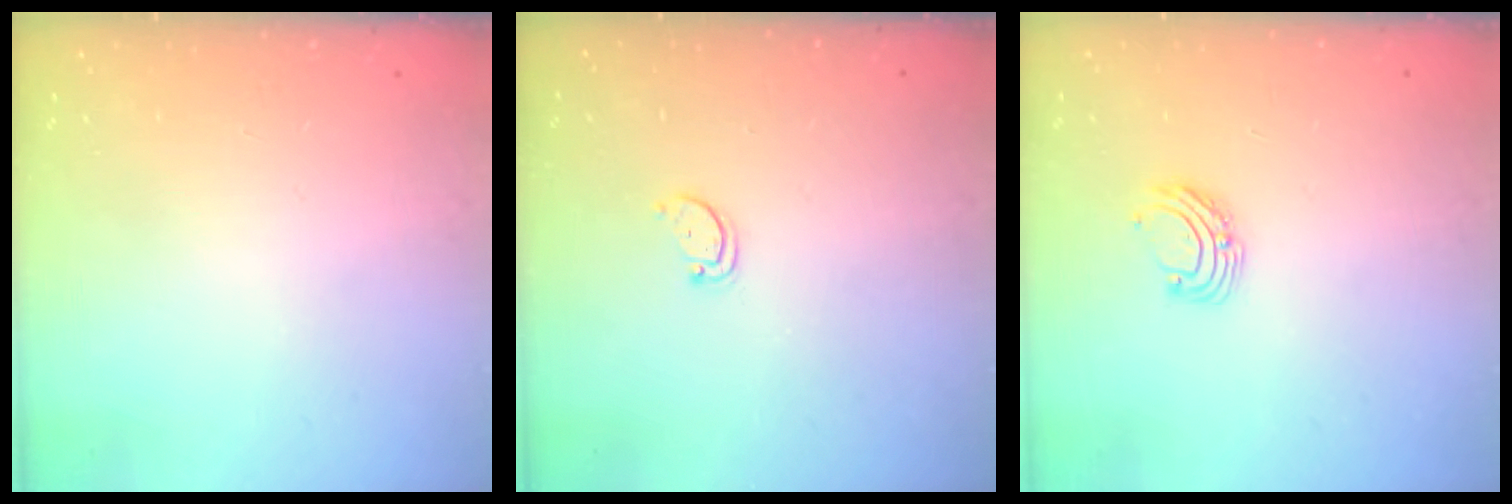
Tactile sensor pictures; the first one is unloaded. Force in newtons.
{"total": 2.6, "press": 2.5, "slide": 0.4}
{"total": 7.3, "press": 7.3, "slide": 0.9}